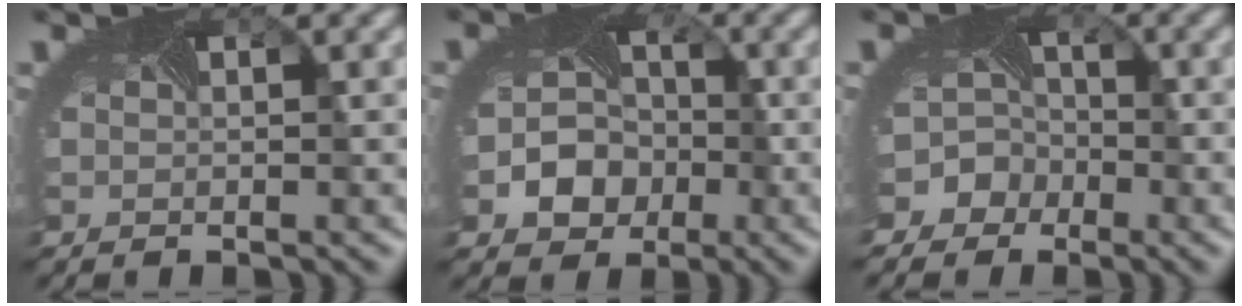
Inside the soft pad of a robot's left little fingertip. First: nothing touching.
{"total": 5.6, "force": [-1.6, 4.8, 2.6], "torque": [-0.023, -0.010, -0.026]}
{"total": 6.0, "force": [-3.2, 5.0, 0.8], "torque": [0.001, -0.003, -0.064]}